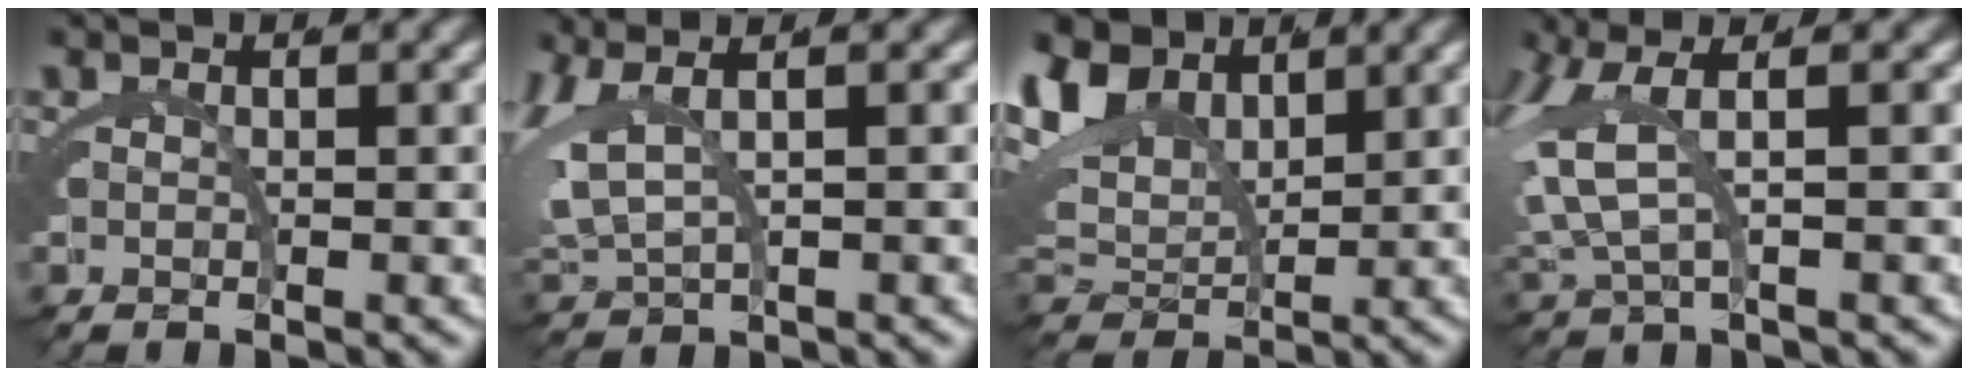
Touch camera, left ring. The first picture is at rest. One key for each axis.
{"total": 5.3, "fx": 2.3, "fy": 3.0, "fz": 3.7, "tx": -0.085, "ty": 0.014, "tz": 0.043}
{"total": 7.5, "fx": 4.4, "fy": 4.7, "fz": 3.9, "tx": -0.106, "ty": -0.006, "tz": 0.087}
{"total": 5.4, "fx": 2.1, "fy": 2.1, "fz": 4.5, "tx": -0.102, "ty": 0.015, "tz": 0.033}